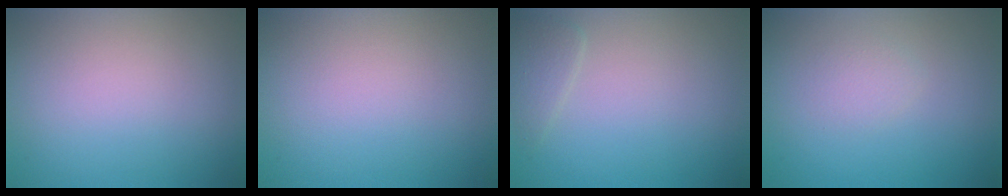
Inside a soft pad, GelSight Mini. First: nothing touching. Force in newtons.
{"total": 0.0}
{"total": 1.4, "press": 1.3, "slide": 0.1}
{"total": 1.1, "press": 1.1, "slide": 0.0}